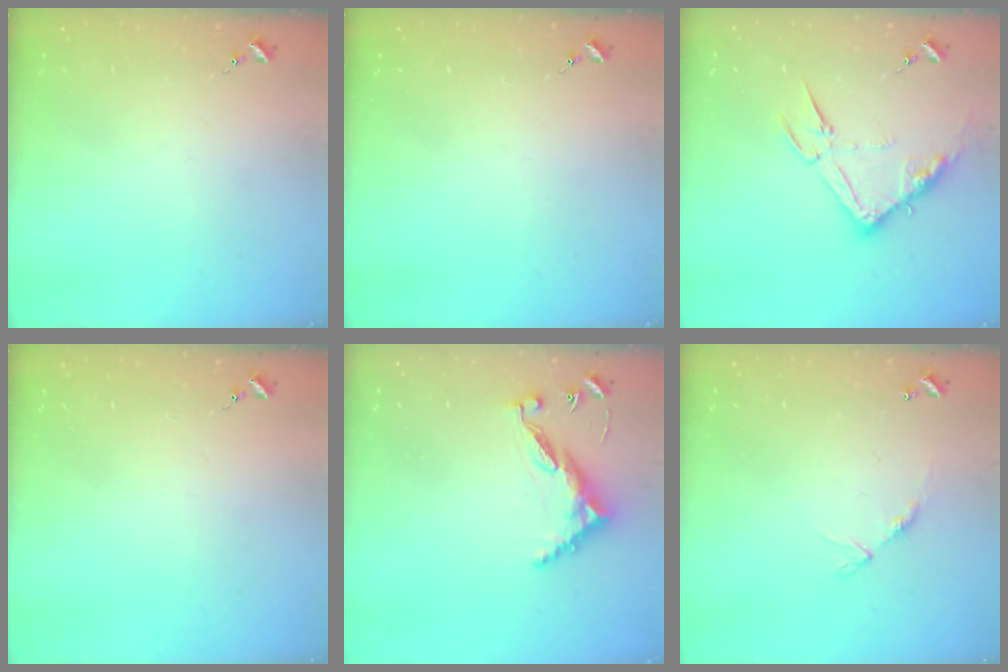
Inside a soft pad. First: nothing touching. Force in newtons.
{"total": 0.0}
{"total": 13.3, "press": 13.3, "slide": 1.0}
{"total": 0.0}
{"total": 9.8, "press": 9.7, "slide": 1.0}
{"total": 8.4, "press": 8.4, "slide": 0.6}